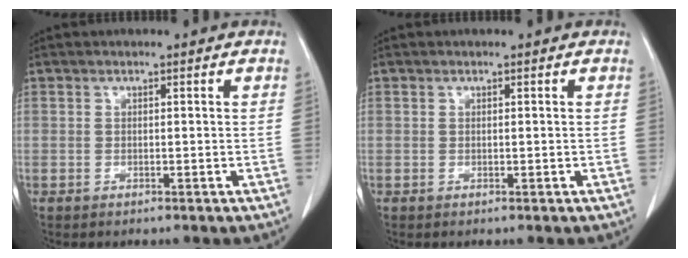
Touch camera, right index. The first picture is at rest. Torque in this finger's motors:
{"motor_torque": [-0.01, -0.01, 0.00, 0.00]}